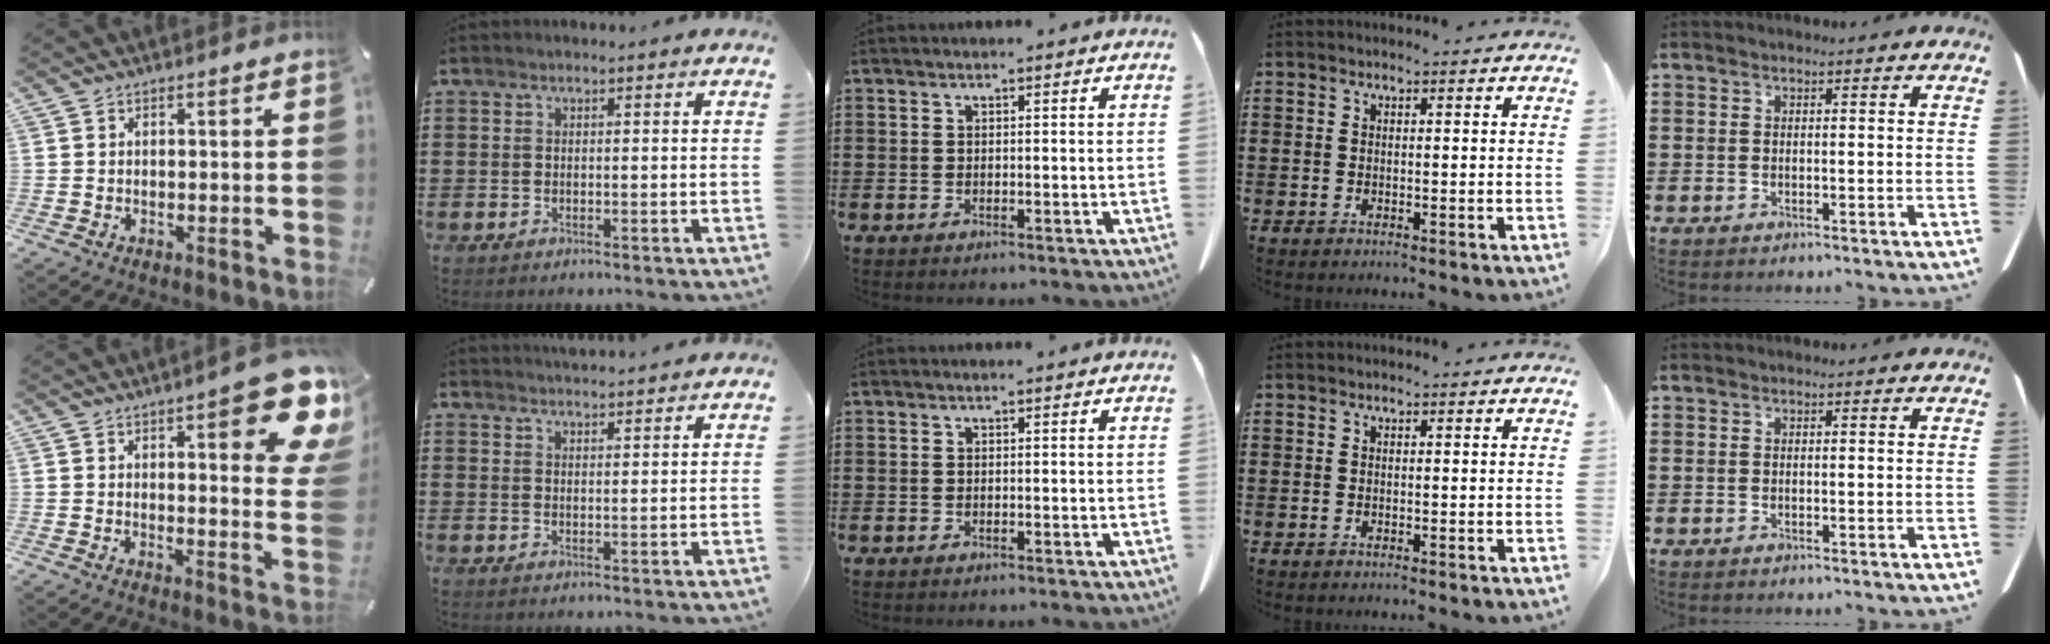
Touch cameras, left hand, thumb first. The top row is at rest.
{"thumb": {"total": 15.6, "force": [7.9, 4.6, 12.6], "torque": [-0.156, -0.053, 0.123]}, "index": {"total": 2.6, "force": [2.6, -0.2, -0.1], "torque": [-0.006, -0.007, 0.050]}}